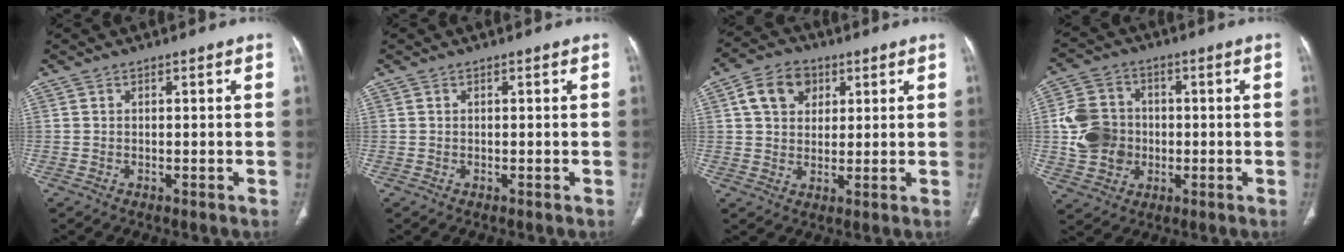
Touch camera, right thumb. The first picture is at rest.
{"total": 0.0}
{"total": 8.6, "force": [3.1, 6.6, 4.6], "torque": [-0.057, -0.001, 0.049]}
{"total": 11.3, "force": [-0.6, 9.8, 5.5], "torque": [-0.087, 0.014, -0.010]}